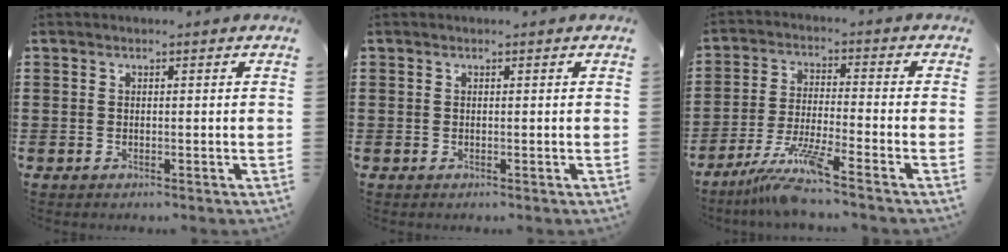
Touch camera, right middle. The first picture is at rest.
{"total": 0.0}
{"total": 7.7, "force": [-6.2, -0.2, 4.7], "torque": [-0.098, -0.017, -0.120]}